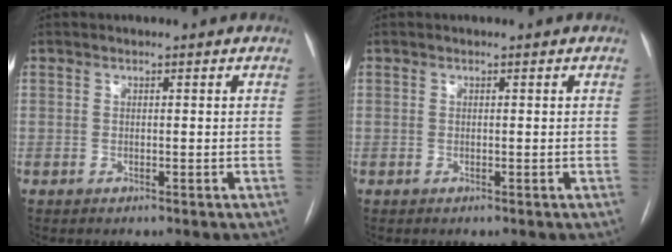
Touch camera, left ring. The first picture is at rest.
{"total": 0.0}